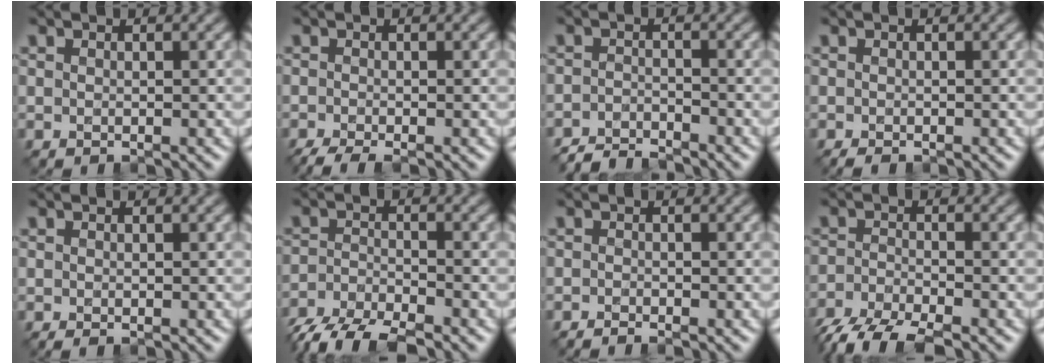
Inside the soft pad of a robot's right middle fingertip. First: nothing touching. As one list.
[{"total": 2.6, "force": [-2.1, 0.4, 1.5], "torque": [-0.028, -0.008, -0.043]}, {"total": 2.9, "force": [-2.8, 0.4, 0.6], "torque": [-0.011, 0.000, -0.059]}, {"total": 0.9, "force": [-0.8, 0.2, 0.5], "torque": [-0.009, -0.003, -0.014]}, {"total": 0.6, "force": [-0.4, 0.1, 0.4], "torque": [-0.008, -0.002, -0.006]}, {"total": 6.6, "force": [-5.5, 1.8, 3.1], "torque": [-0.059, -0.018, -0.101]}, {"total": 1.0, "force": [-0.9, 0.1, 0.4], "torque": [-0.005, -0.002, -0.019]}, {"total": 6.0, "force": [-4.9, 1.6, 3.2], "torque": [-0.059, -0.018, -0.094]}]